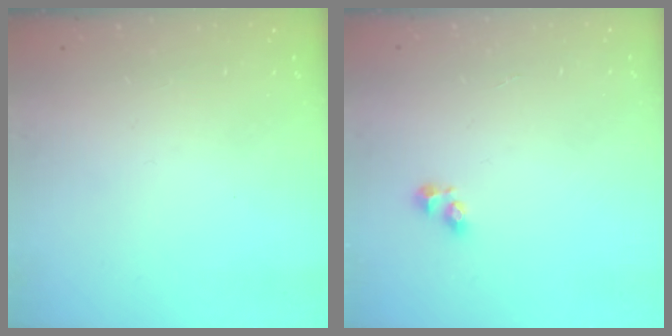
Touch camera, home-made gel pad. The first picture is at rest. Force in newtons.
{"total": 2.6, "press": 2.6, "slide": 0.2}